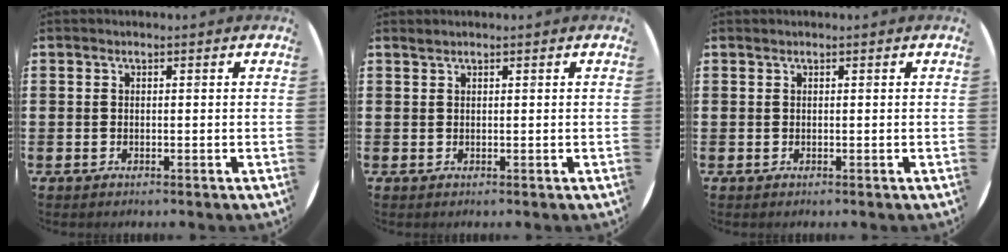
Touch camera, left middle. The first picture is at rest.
{"total": 0.5, "force": [0.5, -0.1, 0.0], "torque": [-0.002, -0.001, 0.011]}
{"total": 0.0}